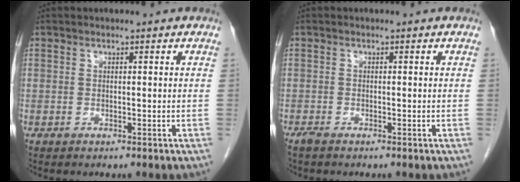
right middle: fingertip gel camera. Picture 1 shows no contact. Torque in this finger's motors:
{"motor_torque": [0.27, -0.19, 0.04, 0.01]}